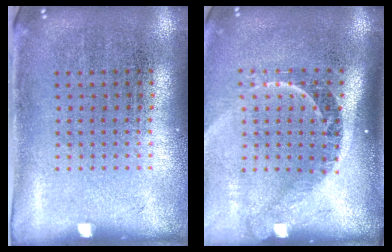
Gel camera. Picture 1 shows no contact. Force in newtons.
{"total": 2.3, "press": 1.6, "slide": 1.6}